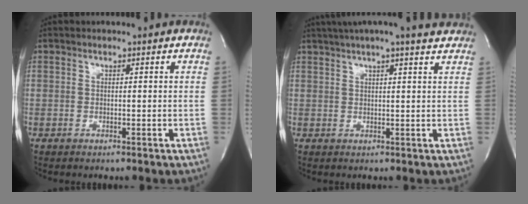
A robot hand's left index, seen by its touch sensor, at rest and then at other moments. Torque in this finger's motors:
{"motor_torque": [0.80, -0.83, 0.50, 0.06]}